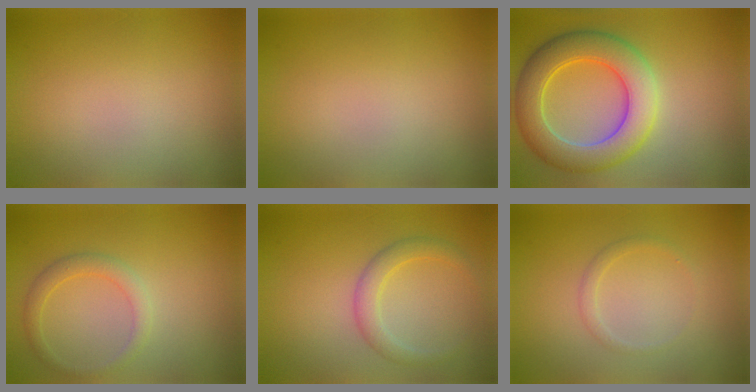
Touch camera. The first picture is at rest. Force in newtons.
{"total": 0.0}
{"total": 7.6, "press": 7.6, "slide": 0.4}
{"total": 2.0, "press": 2.0, "slide": 0.1}
{"total": 2.4, "press": 2.4, "slide": 0.1}
{"total": 1.1, "press": 1.1, "slide": 0.0}